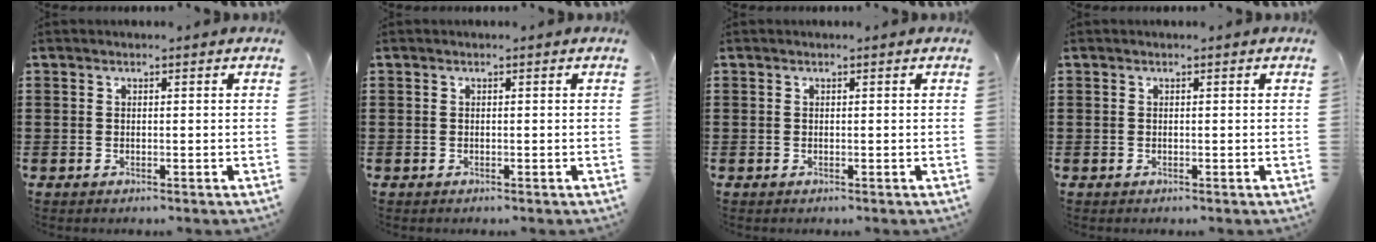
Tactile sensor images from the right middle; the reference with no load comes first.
{"total": 0.0}
{"total": 0.0}
{"total": 0.0}